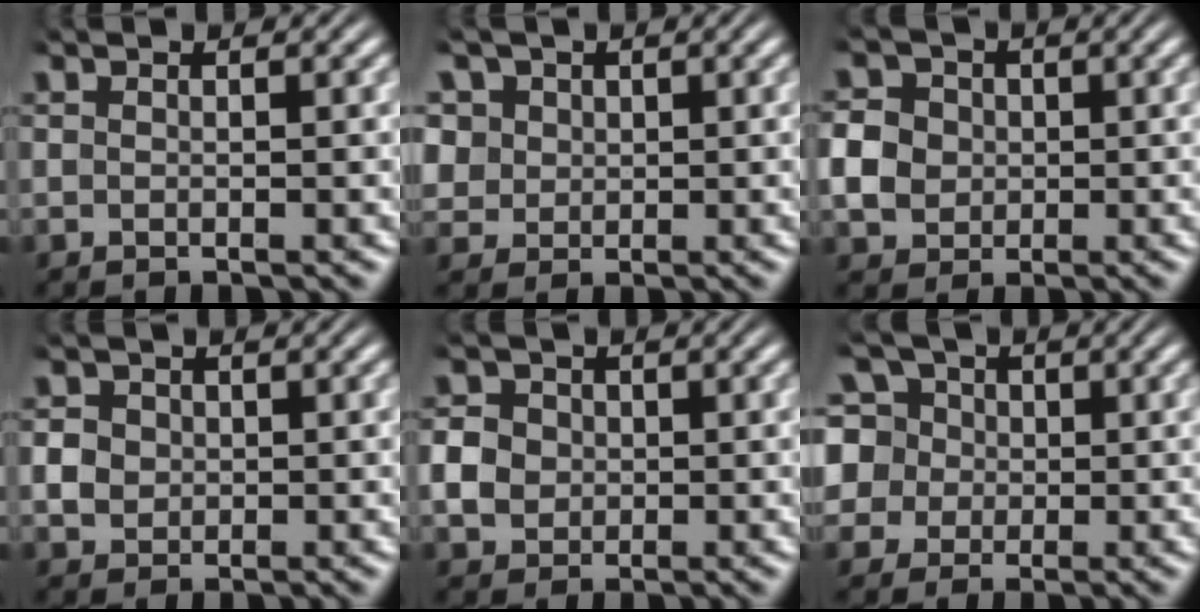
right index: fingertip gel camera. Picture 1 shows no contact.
{"total": 5.9, "force": [1.2, 5.2, 2.5], "torque": [-0.074, -0.018, 0.028]}
{"total": 5.7, "force": [0.0, 5.2, 2.5], "torque": [-0.053, -0.014, 0.004]}
{"total": 2.7, "force": [0.0, 2.5, 1.0], "torque": [-0.022, -0.007, 0.004]}
{"total": 4.1, "force": [-0.2, 3.7, 1.7], "torque": [-0.037, -0.012, 0.002]}
{"total": 10.4, "force": [0.7, 9.4, 4.3], "torque": [-0.120, -0.033, 0.013]}